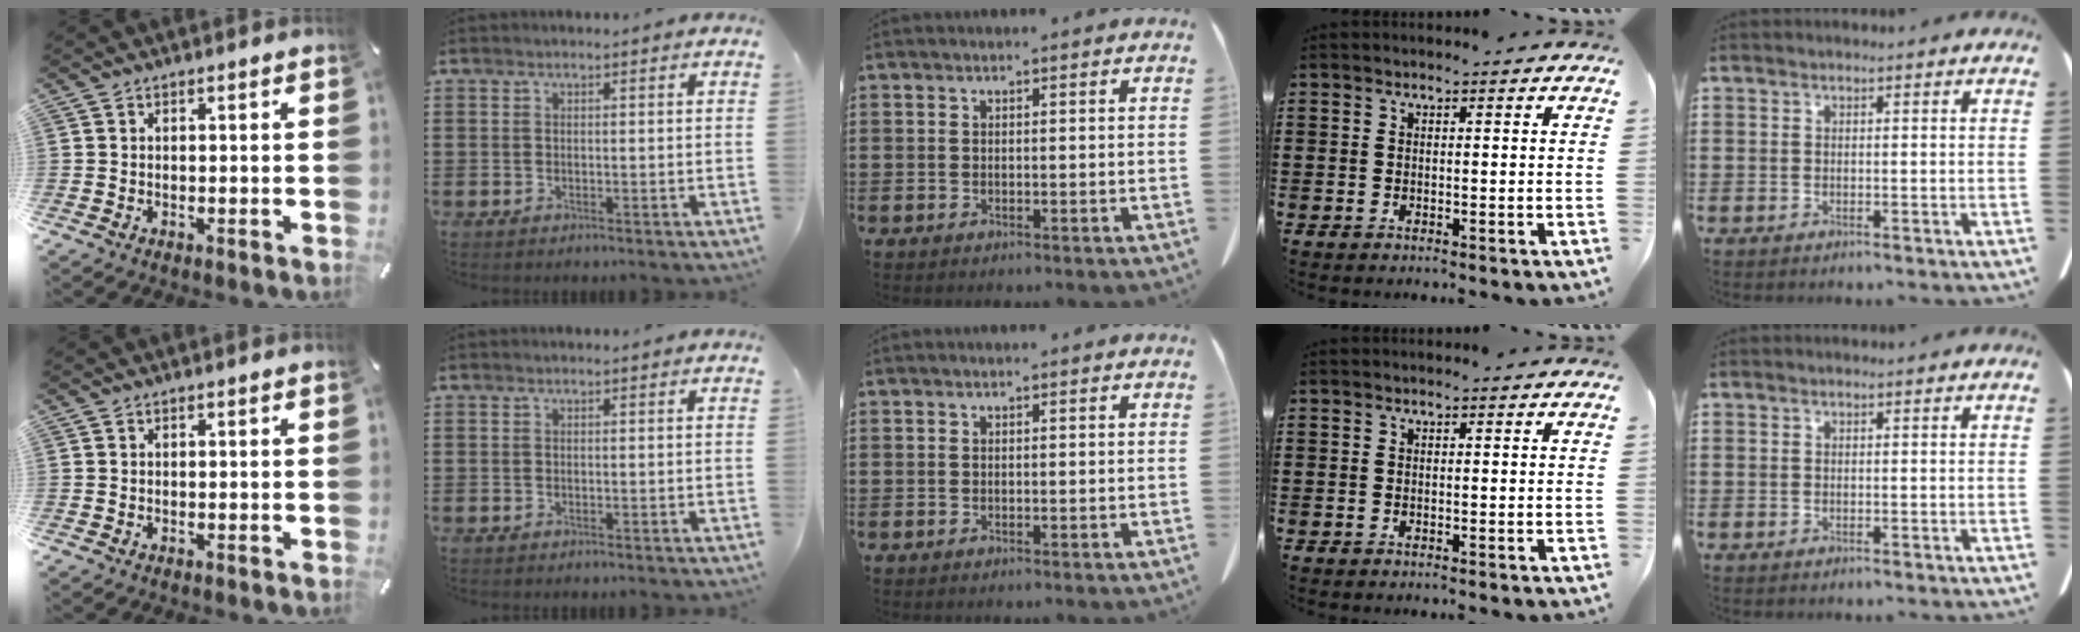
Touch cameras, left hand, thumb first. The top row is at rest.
{}